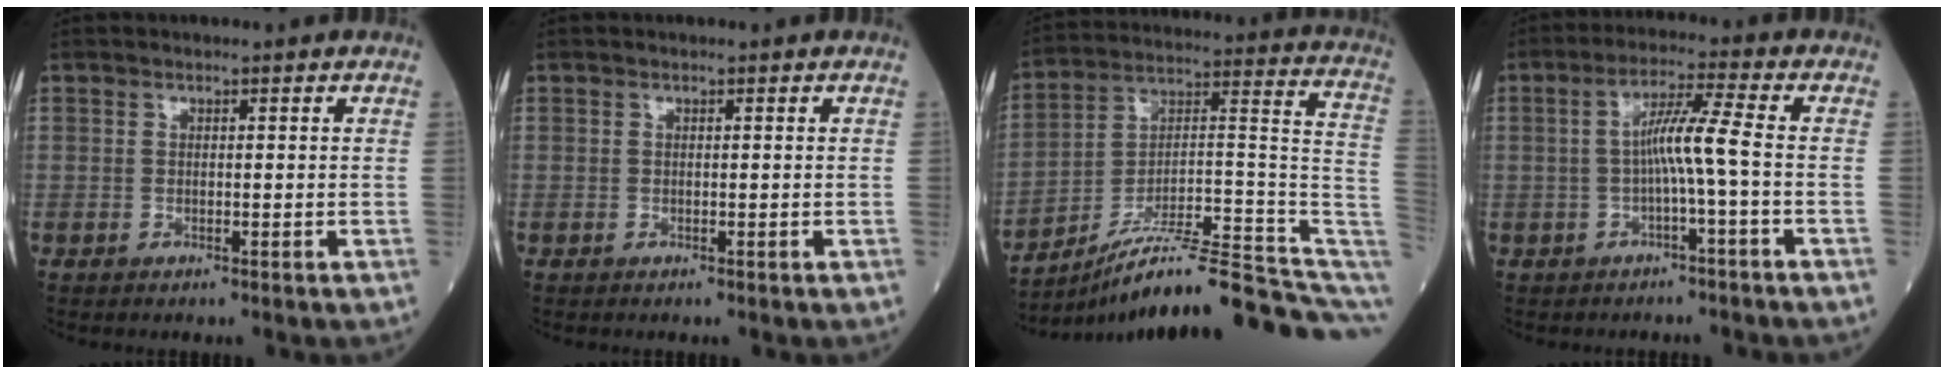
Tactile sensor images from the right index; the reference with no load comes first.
{"total": 0.0}
{"total": 21.3, "force": [-17.1, 0.7, 12.8], "torque": [-0.119, 0.054, -0.258]}
{"total": 5.6, "force": [-1.0, -0.8, 5.5], "torque": [-0.102, 0.019, -0.017]}